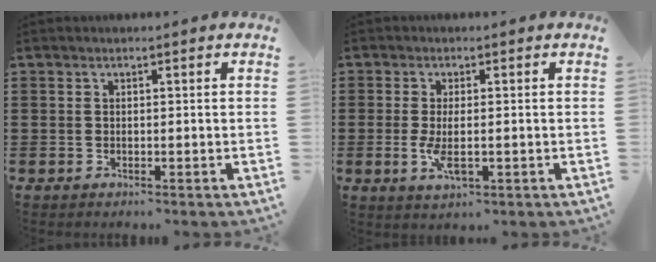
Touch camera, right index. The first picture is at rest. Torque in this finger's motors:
{"motor_torque": [1.37, 0.21, 0.39, 0.12]}